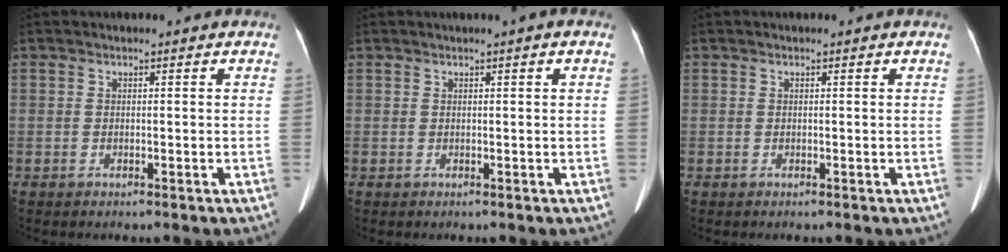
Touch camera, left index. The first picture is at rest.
{"total": 0.8, "force": [0.3, -0.1, 0.8], "torque": [-0.012, 0.003, 0.004]}
{"total": 0.0}